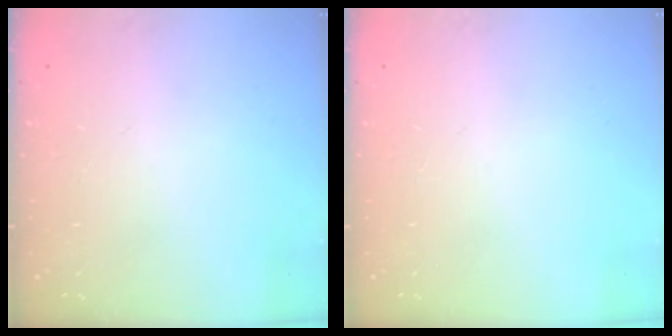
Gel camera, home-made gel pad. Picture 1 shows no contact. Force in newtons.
{"total": 0.0}